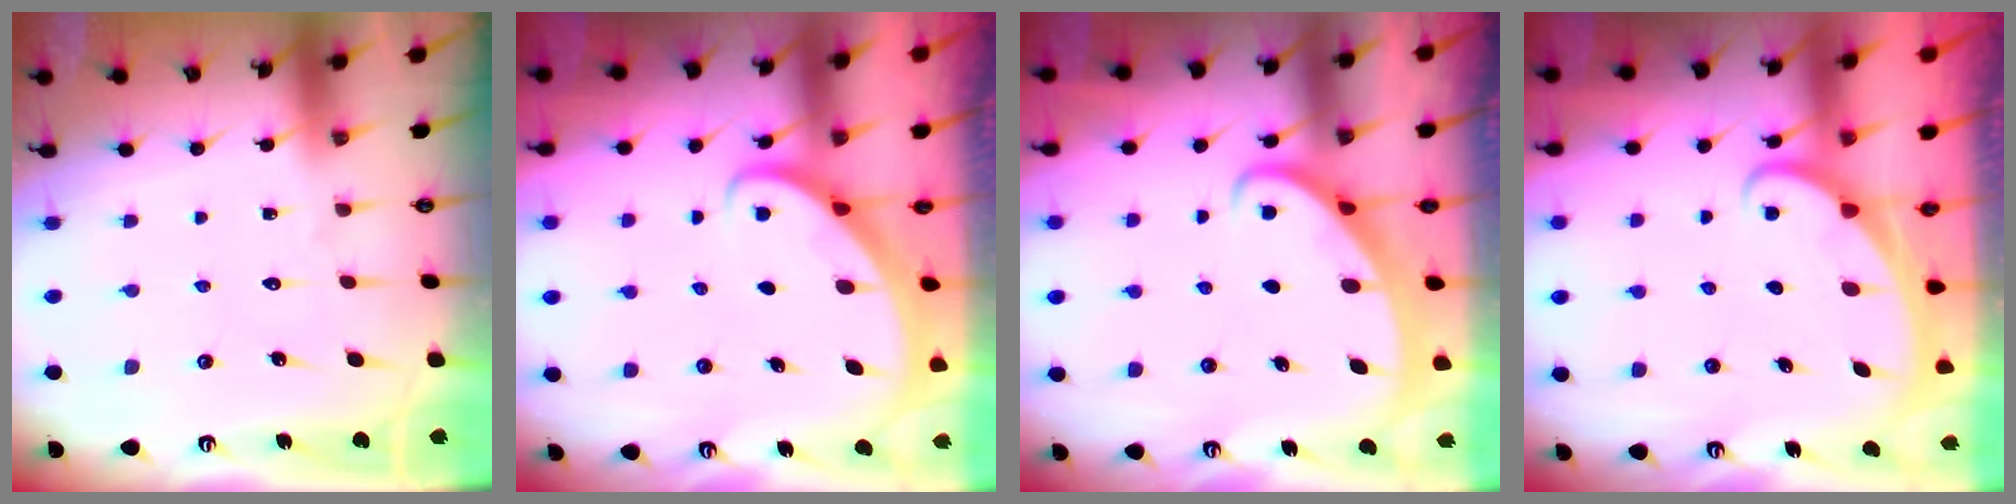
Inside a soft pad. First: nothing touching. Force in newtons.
{"total": 2.5, "press": 2.5, "slide": 0.3}
{"total": 2.4, "press": 2.4, "slide": 0.2}
{"total": 1.6, "press": 1.6, "slide": 0.1}